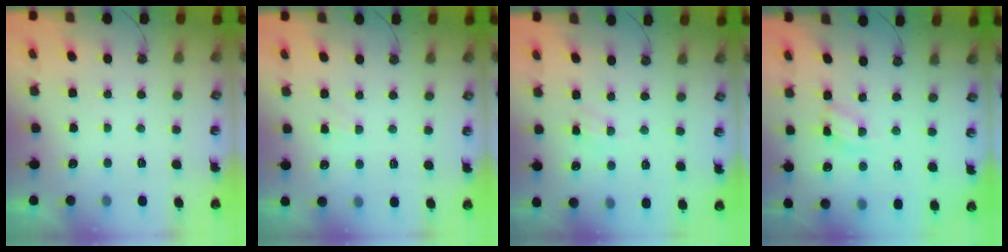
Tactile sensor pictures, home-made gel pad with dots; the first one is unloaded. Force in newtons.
{"total": 2.9, "press": 2.9, "slide": 0.5}
{"total": 4.3, "press": 4.2, "slide": 0.6}
{"total": 9.3, "press": 9.3, "slide": 0.6}